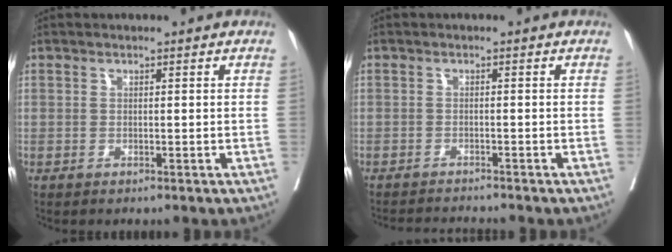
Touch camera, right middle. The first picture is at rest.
{"total": 4.0, "force": [-3.9, -0.6, 0.6], "torque": [-0.004, -0.016, -0.062]}